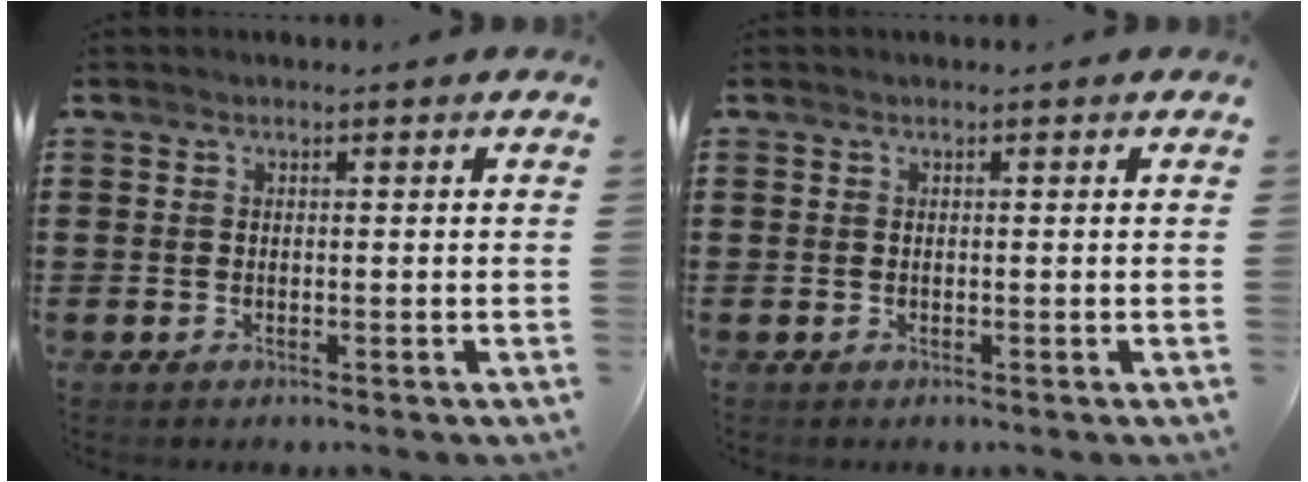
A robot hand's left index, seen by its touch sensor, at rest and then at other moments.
{"total": 0.0}